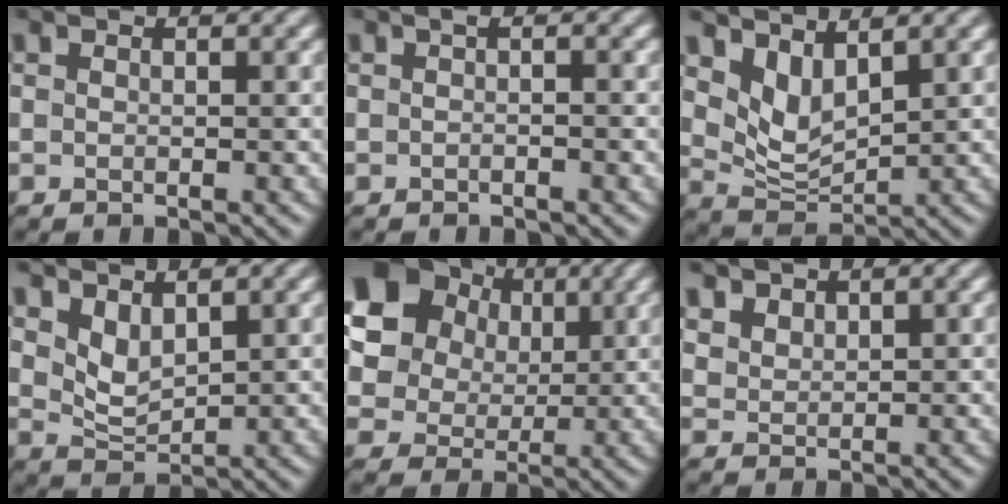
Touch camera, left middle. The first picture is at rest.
{"total": 0.6, "force": [-0.4, 0.1, 0.5], "torque": [-0.004, 0.001, -0.009]}
{"total": 3.2, "force": [2.1, 1.5, 1.9], "torque": [-0.048, -0.007, 0.049]}
{"total": 2.0, "force": [1.4, 1.0, 1.1], "torque": [-0.024, -0.003, 0.036]}
{"total": 11.5, "force": [4.5, 9.3, 5.1], "torque": [-0.137, 0.035, 0.091]}
{"total": 2.0, "force": [1.8, 0.7, -0.1], "torque": [-0.003, 0.004, 0.051]}